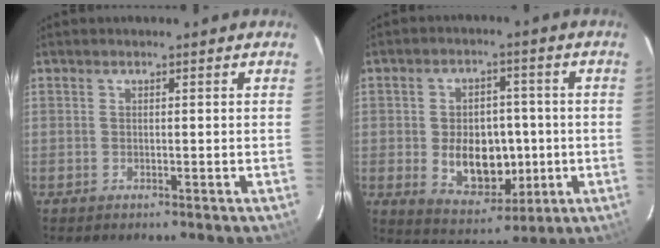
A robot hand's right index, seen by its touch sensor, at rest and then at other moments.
{"total": 11.4, "force": [-1.4, 8.1, 7.9], "torque": [-0.153, 0.001, -0.001]}